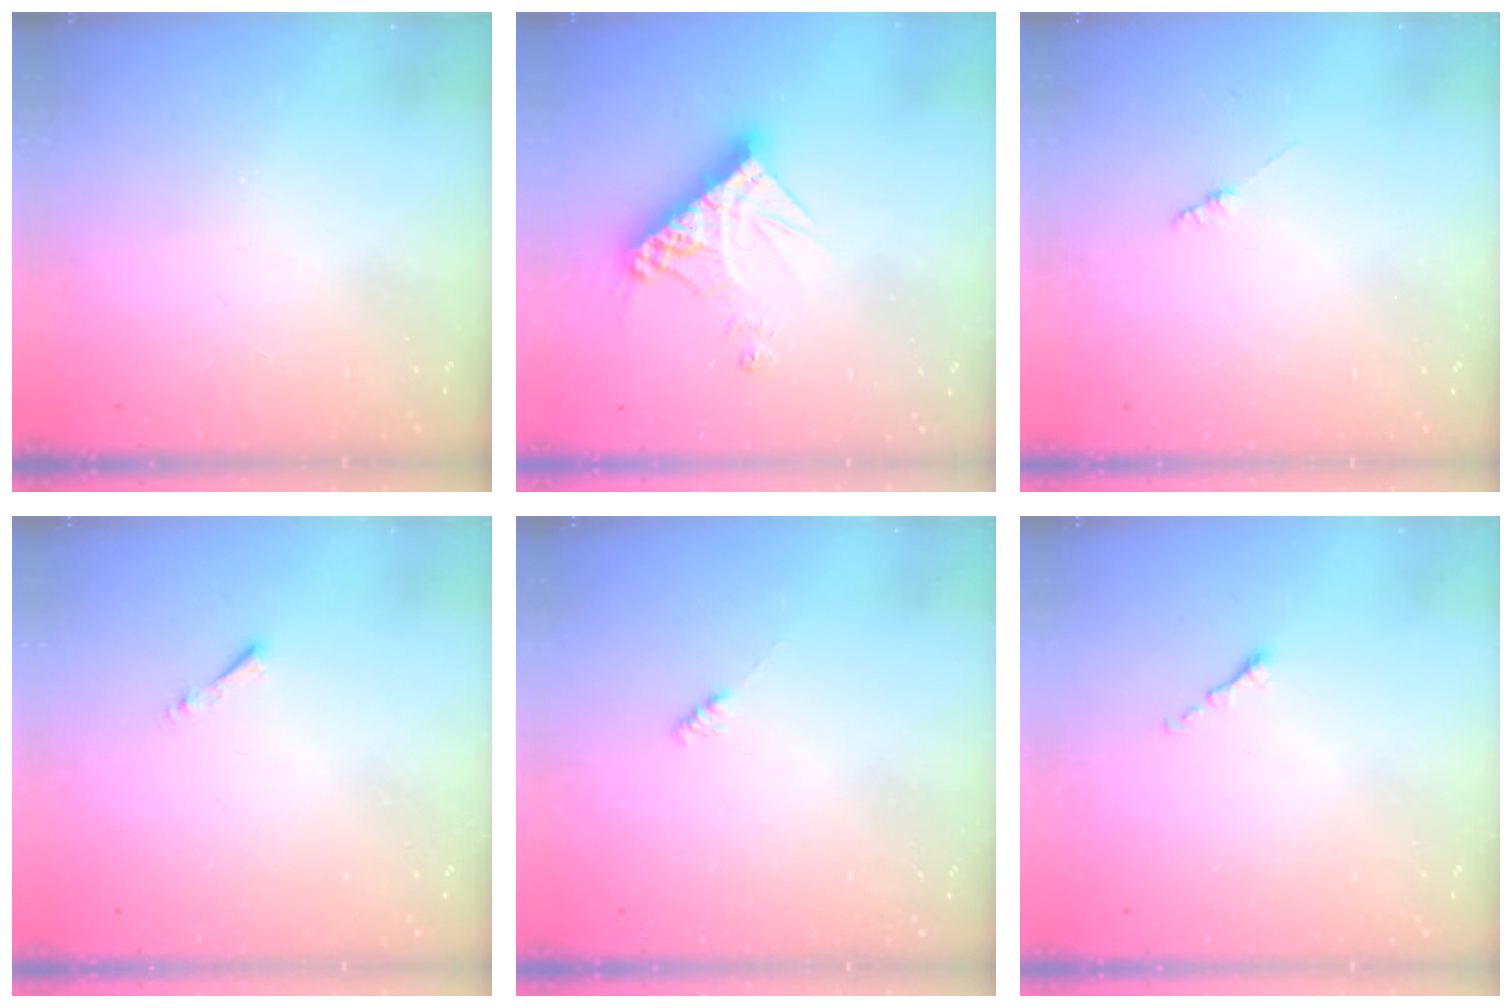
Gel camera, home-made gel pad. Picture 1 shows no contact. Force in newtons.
{"total": 13.1, "press": 13.0, "slide": 1.2}
{"total": 0.9, "press": 0.8, "slide": 0.2}
{"total": 0.8, "press": 0.7, "slide": 0.3}
{"total": 2.1, "press": 2.0, "slide": 0.5}
{"total": 0.6, "press": 0.5, "slide": 0.2}